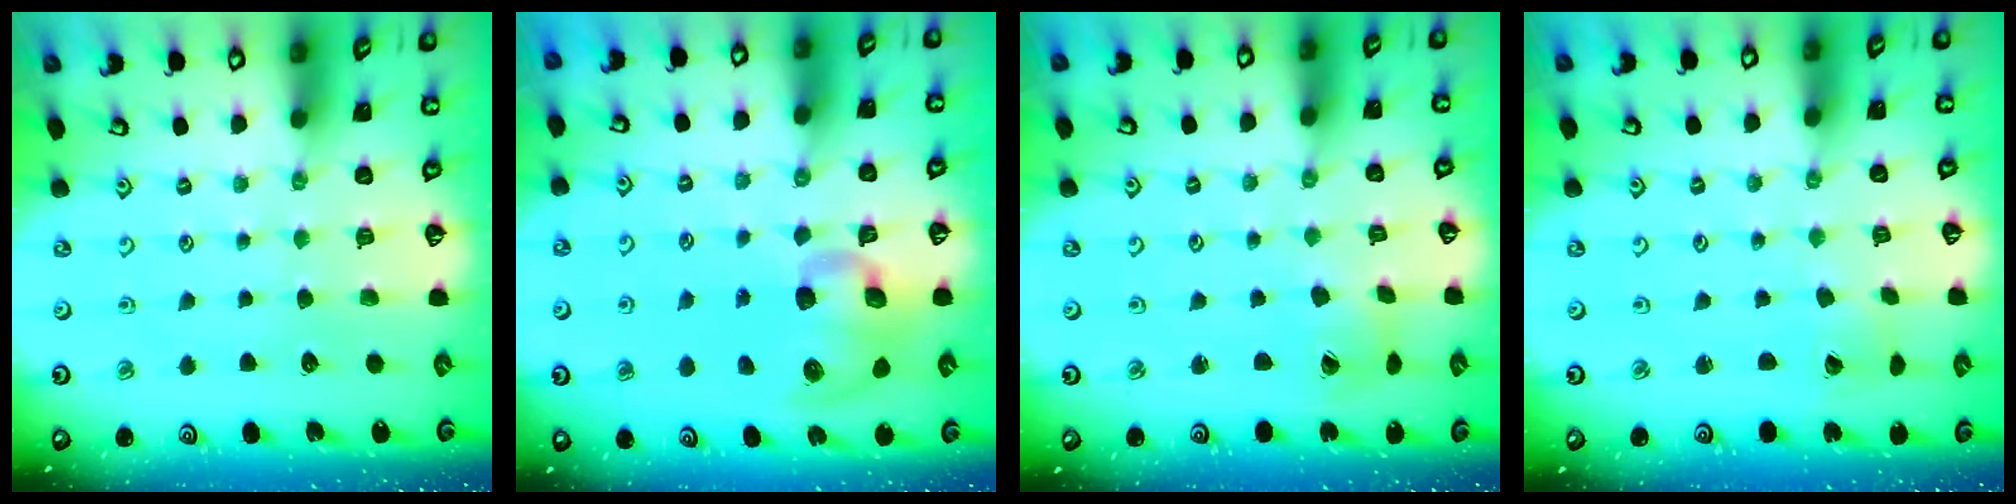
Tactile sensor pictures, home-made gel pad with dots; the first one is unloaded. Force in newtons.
{"total": 13.5, "press": 13.4, "slide": 1.7}
{"total": 2.8, "press": 2.8, "slide": 0.4}
{"total": 1.7, "press": 1.7, "slide": 0.1}